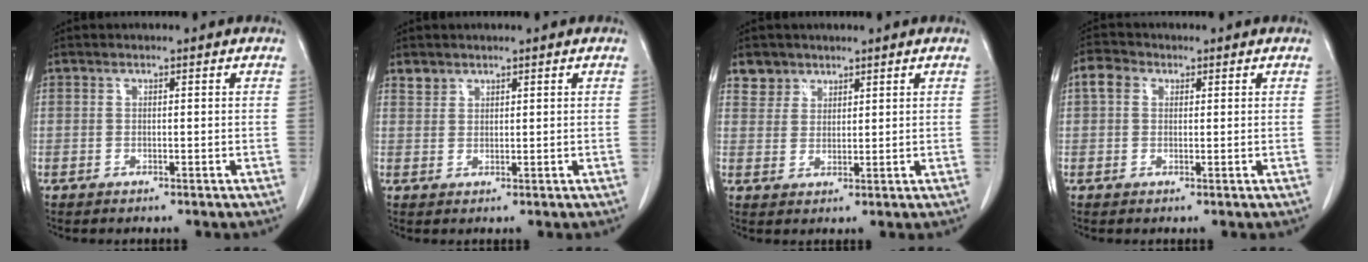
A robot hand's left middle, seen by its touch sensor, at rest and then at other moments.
{"total": 1.7, "force": [1.4, 0.9, 0.0], "torque": [0.005, 0.006, 0.025]}
{"total": 3.4, "force": [2.6, 2.3, -0.2], "torque": [0.013, 0.005, 0.045]}
{"total": 3.1, "force": [1.1, 2.4, 1.6], "torque": [-0.034, 0.018, 0.020]}